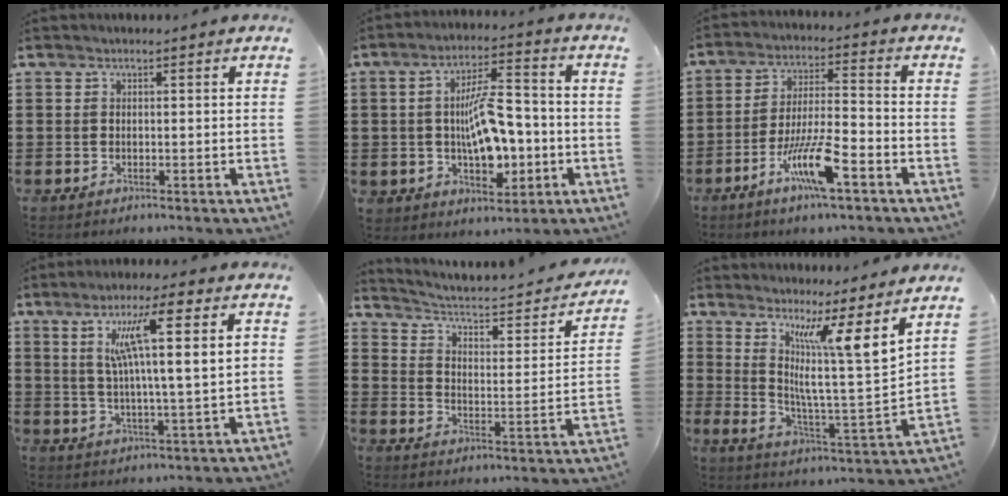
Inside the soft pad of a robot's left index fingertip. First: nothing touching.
{"total": 9.6, "force": [-1.2, 4.9, 8.1], "torque": [-0.146, 0.008, -0.026]}
{"total": 9.8, "force": [-5.3, 2.0, 8.0], "torque": [-0.165, 0.003, -0.102]}
{"total": 11.1, "force": [4.1, 1.2, 10.3], "torque": [-0.189, 0.006, 0.061]}
{"total": 3.0, "force": [2.2, 0.9, 1.8], "torque": [-0.051, -0.025, 0.025]}
{"total": 11.2, "force": [7.7, -0.3, 8.2], "torque": [-0.156, -0.055, 0.118]}